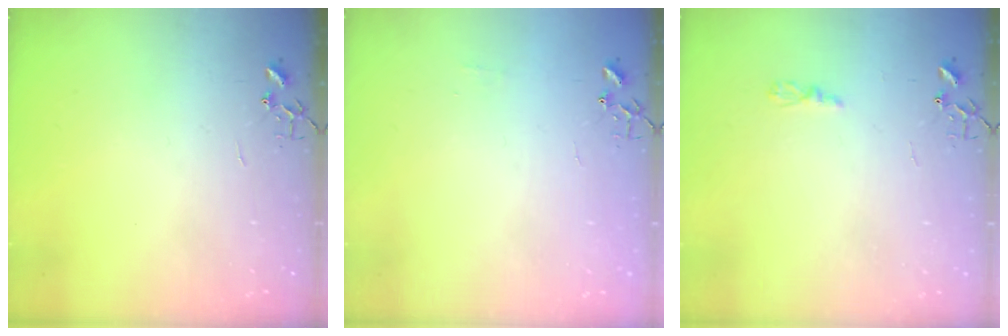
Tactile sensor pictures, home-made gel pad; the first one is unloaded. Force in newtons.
{"total": 3.9, "press": 3.8, "slide": 0.6}
{"total": 3.2, "press": 3.1, "slide": 0.4}